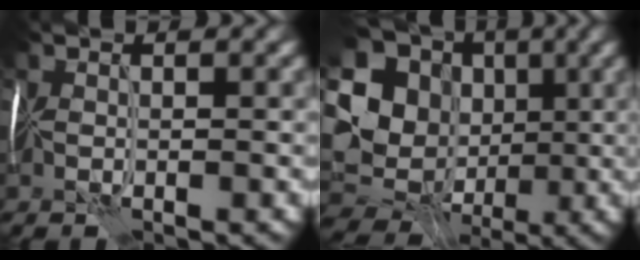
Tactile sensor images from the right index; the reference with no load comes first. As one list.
[{"total": 15.0, "force": [1.3, 13.5, 6.3], "torque": [-0.157, -0.006, 0.019]}]